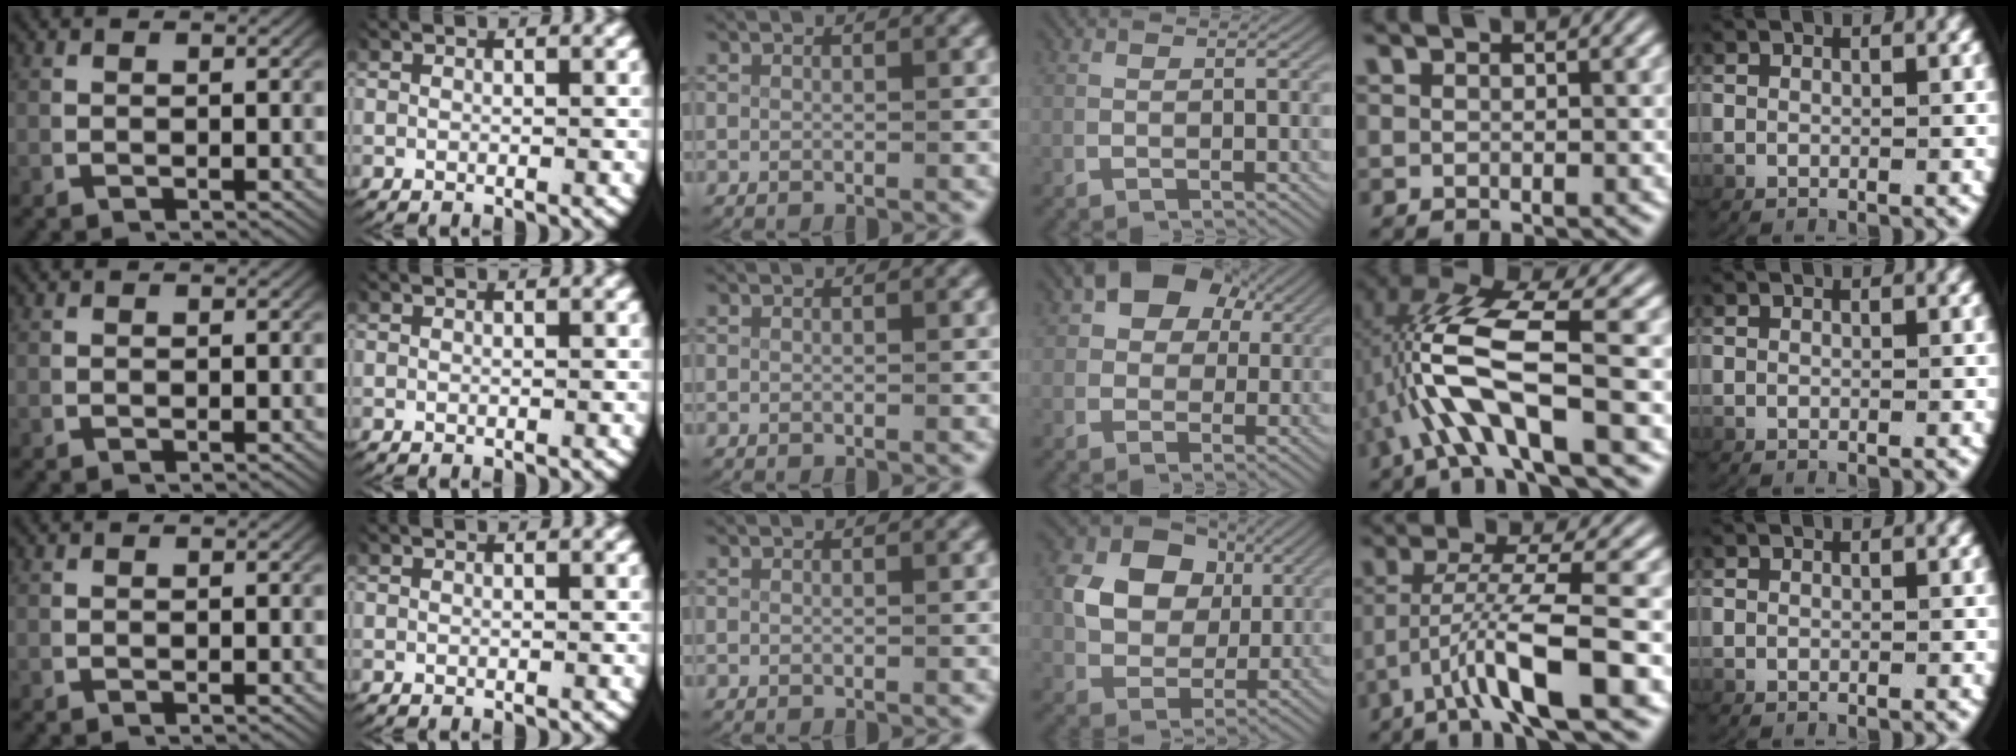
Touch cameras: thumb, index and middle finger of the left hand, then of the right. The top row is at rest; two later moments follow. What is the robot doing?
{"motion": "lift_and_place", "object": "key"}